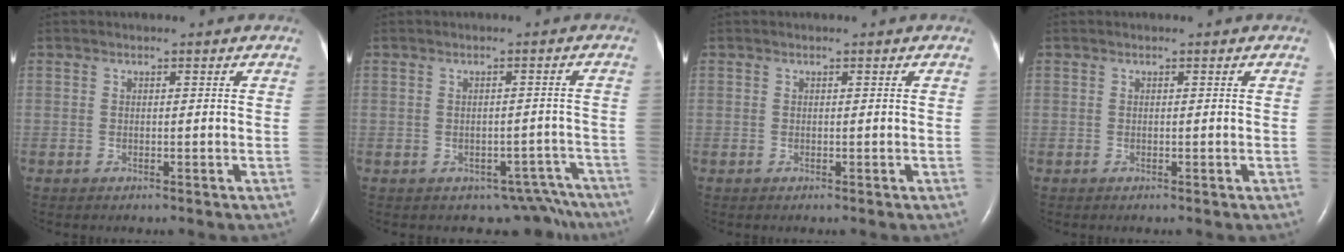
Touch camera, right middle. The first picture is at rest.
{"total": 7.2, "force": [-5.9, 4.1, 0.5], "torque": [0.022, 0.028, -0.063]}
{"total": 0.0}
{"total": 0.0}